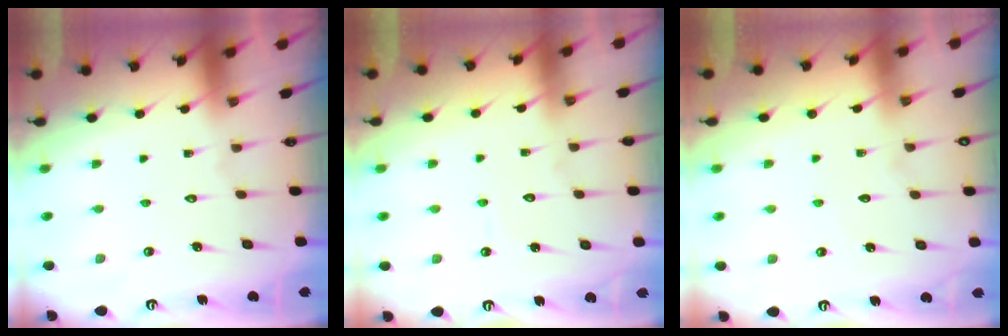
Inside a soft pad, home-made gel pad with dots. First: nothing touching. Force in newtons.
{"total": 2.7, "press": 2.6, "slide": 0.3}
{"total": 2.8, "press": 2.8, "slide": 0.4}